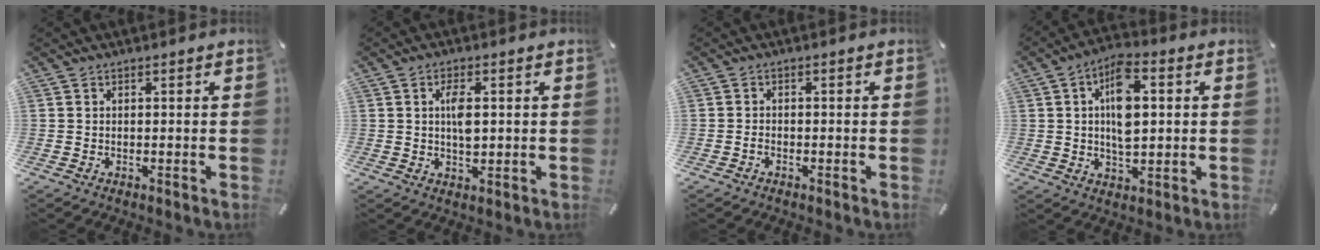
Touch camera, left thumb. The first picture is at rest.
{"total": 4.7, "force": [0.7, 2.2, 4.1], "torque": [-0.083, 0.001, 0.006]}
{"total": 1.3, "force": [-0.9, 0.7, 0.8], "torque": [-0.017, 0.002, -0.017]}
{"total": 11.0, "force": [1.8, 6.0, 9.0], "torque": [-0.161, 0.004, 0.028]}